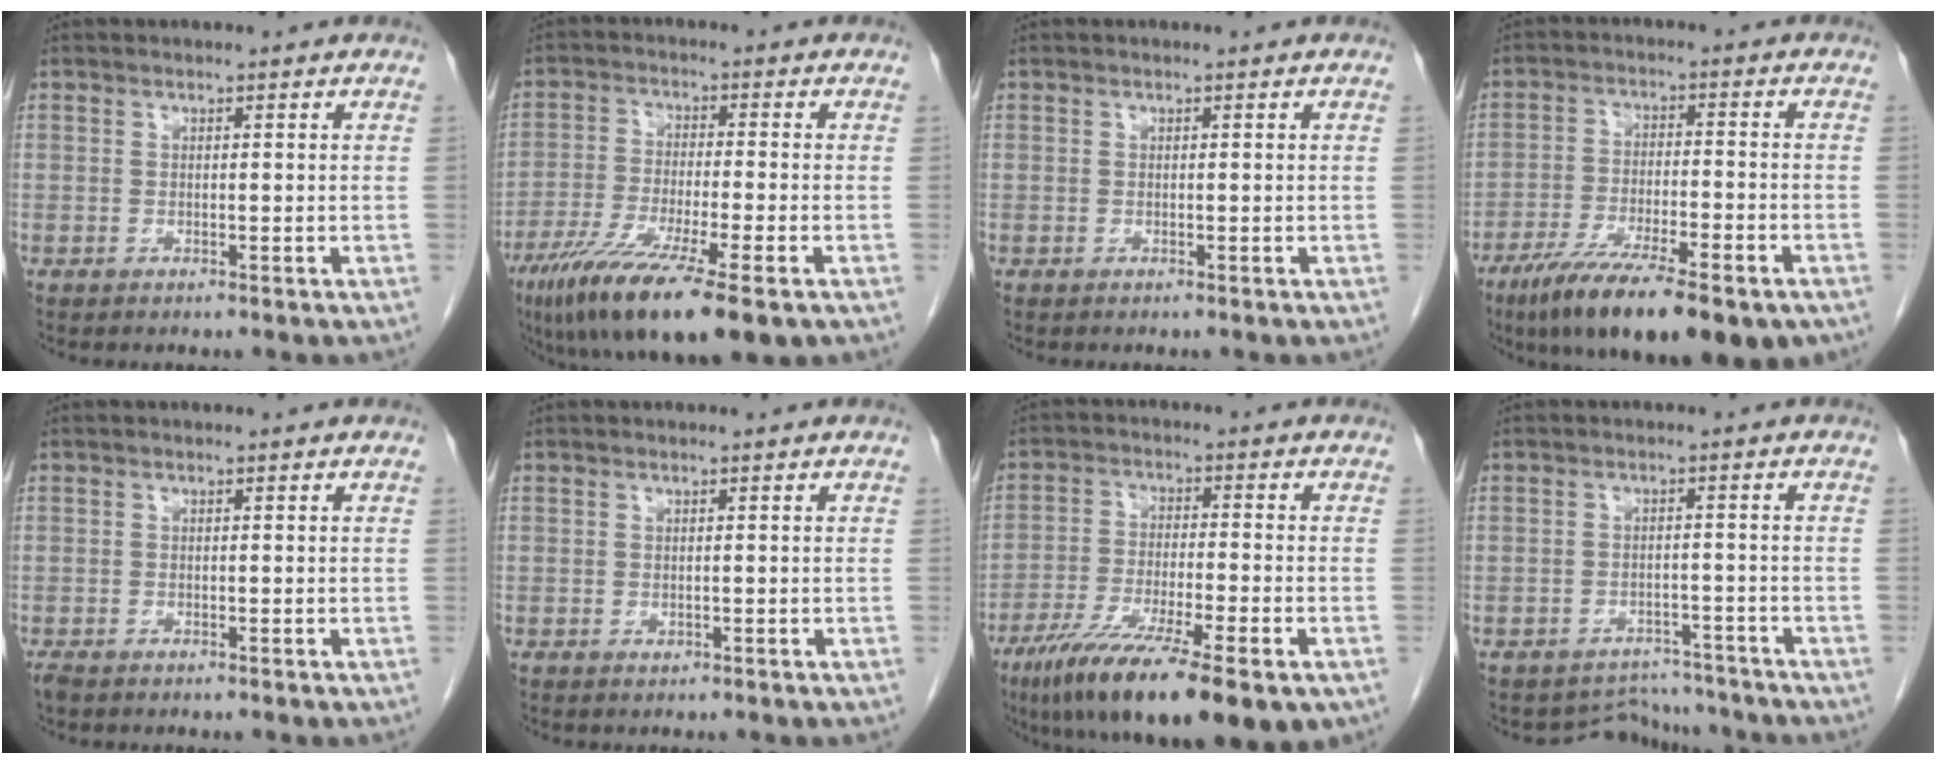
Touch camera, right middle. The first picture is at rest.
{"total": 15.0, "force": [-9.1, 1.6, 11.8], "torque": [-0.200, -0.042, -0.152]}
{"total": 0.0}
{"total": 18.3, "force": [-12.6, 4.0, 12.6], "torque": [-0.176, -0.026, -0.198]}
{"total": 1.1, "force": [-0.9, 0.5, 0.5], "torque": [-0.017, -0.004, -0.014]}
{"total": 0.0}
{"total": 17.8, "force": [-11.2, 3.0, 13.6], "torque": [-0.203, -0.040, -0.181]}
{"total": 4.9, "force": [-4.5, 1.4, -1.3], "torque": [0.016, 0.016, -0.060]}